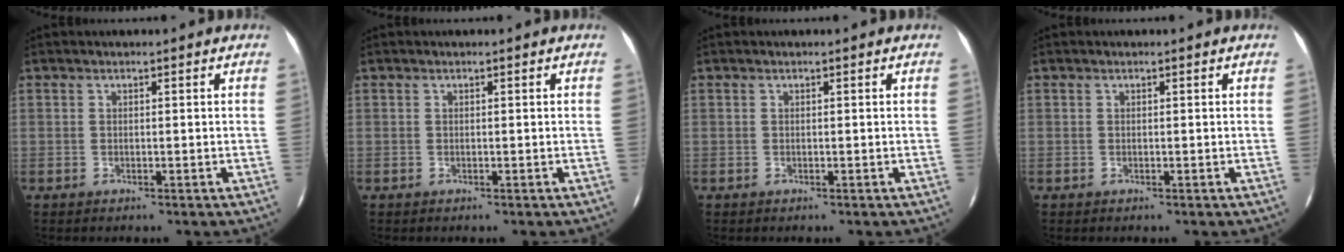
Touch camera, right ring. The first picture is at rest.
{"total": 0.0}
{"total": 0.0}
{"total": 0.0}